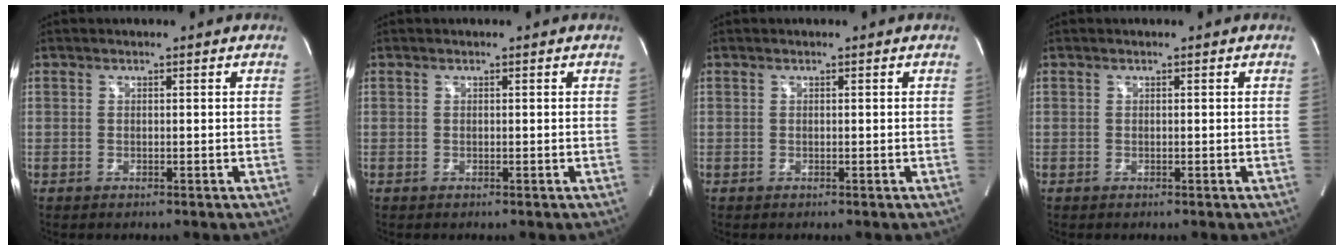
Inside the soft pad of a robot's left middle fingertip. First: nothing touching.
{"total": 0.0}
{"total": 0.0}
{"total": 0.0}